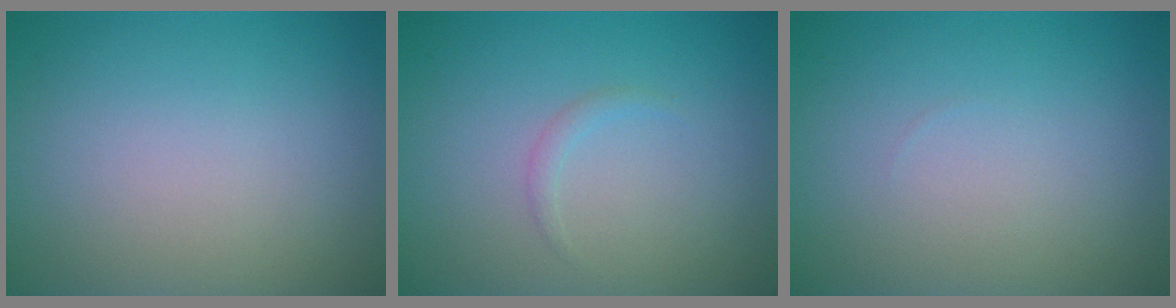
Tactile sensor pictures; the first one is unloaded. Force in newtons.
{"total": 0.7, "press": 0.7, "slide": 0.1}
{"total": 0.0}